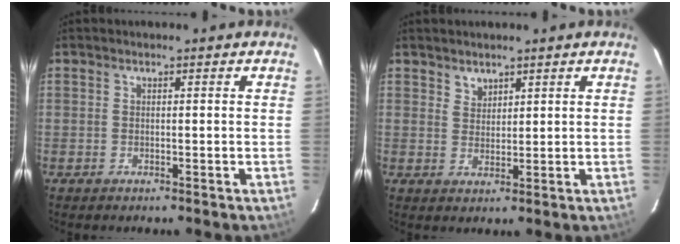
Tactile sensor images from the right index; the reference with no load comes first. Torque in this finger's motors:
{"motor_torque": [0.10, 0.05, 0.00, 0.00]}